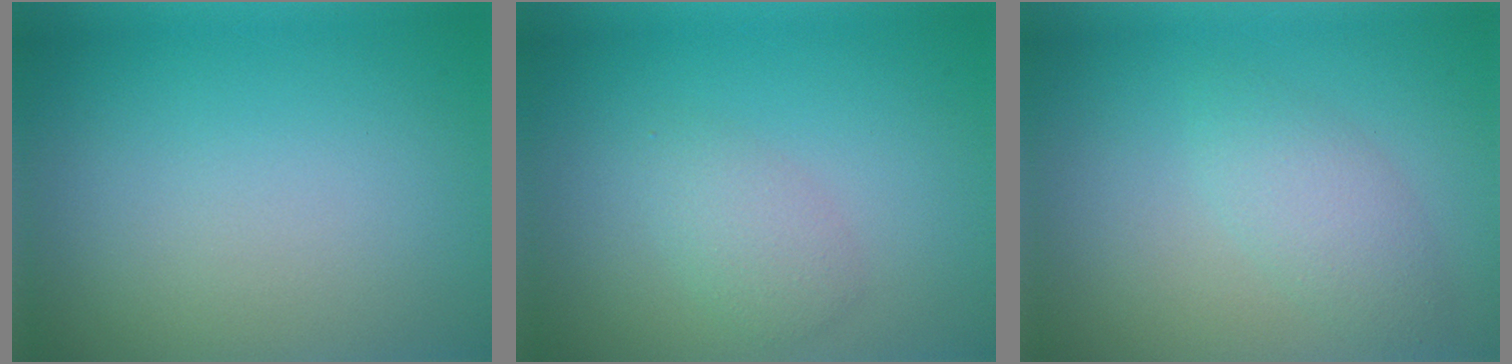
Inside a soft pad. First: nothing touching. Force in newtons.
{"total": 2.0, "press": 2.0, "slide": 0.0}
{"total": 2.4, "press": 2.4, "slide": 0.0}